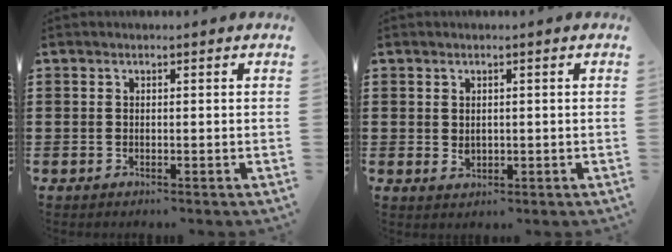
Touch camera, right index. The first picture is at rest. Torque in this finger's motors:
{"motor_torque": [0.00, 2.14, 0.15, 0.03]}